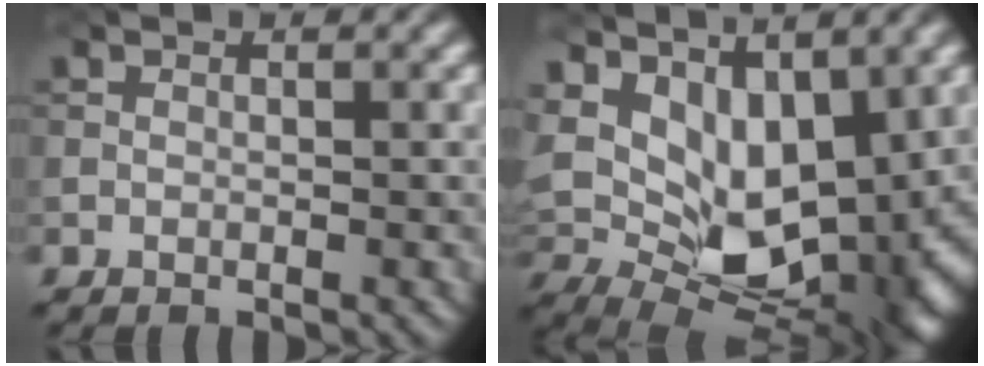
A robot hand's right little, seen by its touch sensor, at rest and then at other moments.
{"total": 13.1, "force": [3.5, 7.8, 9.9], "torque": [-0.159, -0.016, 0.079]}